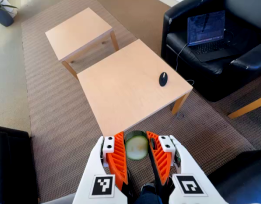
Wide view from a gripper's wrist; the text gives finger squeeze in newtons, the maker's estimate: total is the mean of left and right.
{"total": 12.3, "left": 12.3, "right": 12.2}